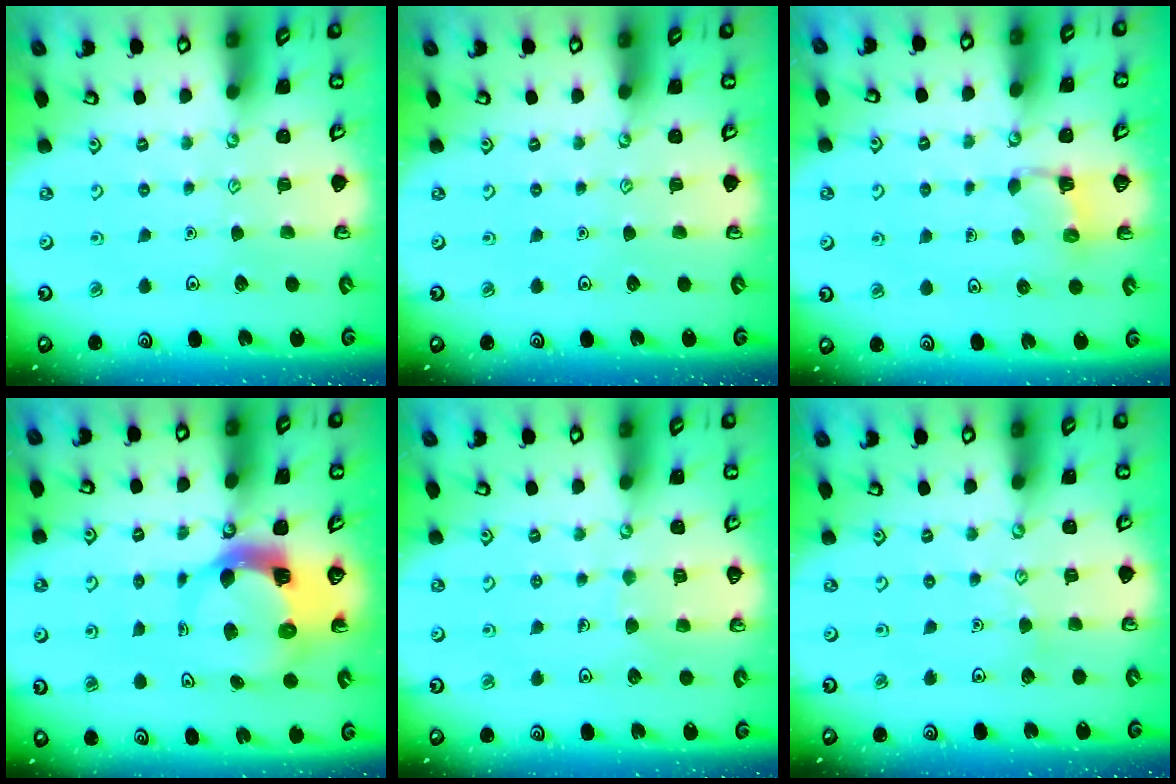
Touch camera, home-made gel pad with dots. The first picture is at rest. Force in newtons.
{"total": 0.0}
{"total": 2.1, "press": 2.0, "slide": 0.5}
{"total": 6.3, "press": 6.3, "slide": 0.6}
{"total": 4.2, "press": 4.2, "slide": 0.3}
{"total": 3.8, "press": 3.7, "slide": 0.3}